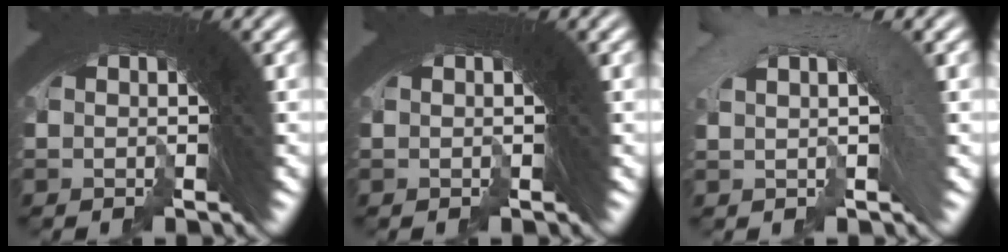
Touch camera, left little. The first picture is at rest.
{"total": 0.0}
{"total": 2.9, "force": [-2.5, 1.4, -0.4], "torque": [0.007, 0.007, -0.043]}